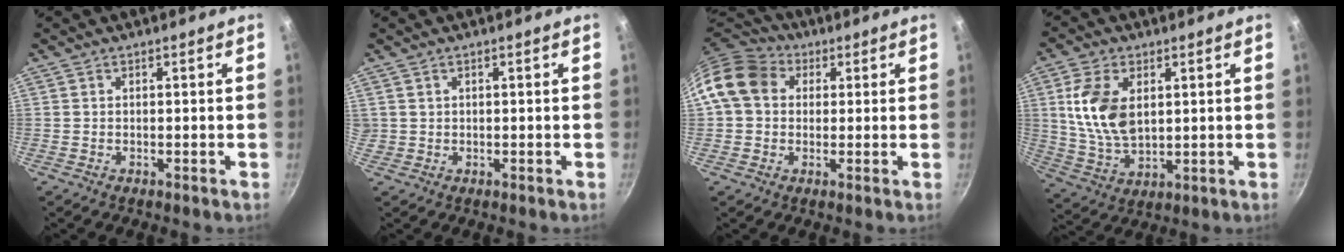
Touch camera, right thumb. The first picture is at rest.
{"total": 0.9, "force": [0.3, 0.8, 0.1], "torque": [0.002, 0.008, 0.008]}
{"total": 11.8, "force": [2.5, 9.6, 6.2], "torque": [-0.092, 0.025, 0.027]}
{"total": 12.3, "force": [2.8, 7.5, 9.3], "torque": [-0.170, -0.020, 0.061]}